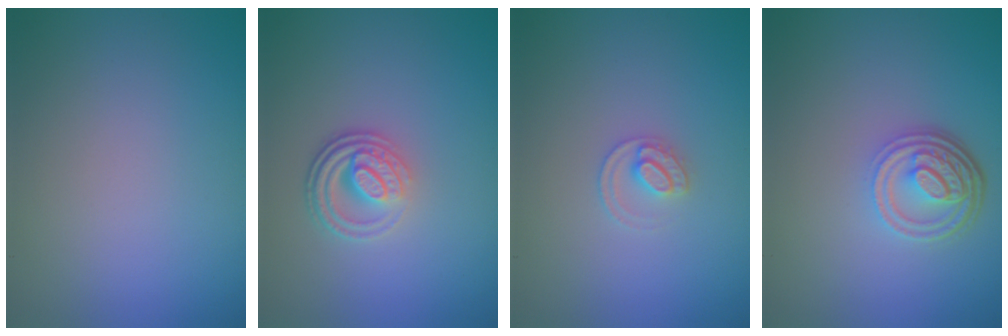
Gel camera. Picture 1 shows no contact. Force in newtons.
{"total": 3.8, "press": 2.7, "slide": 2.7}
{"total": 1.7, "press": 1.7, "slide": 0.1}
{"total": 4.7, "press": 3.5, "slide": 3.2}